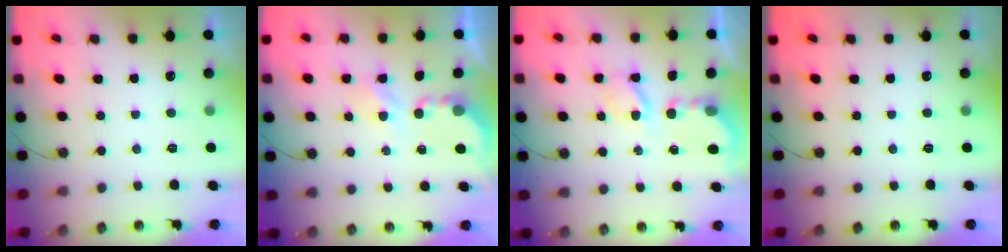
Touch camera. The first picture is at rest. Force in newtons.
{"total": 4.0, "press": 3.9, "slide": 0.3}
{"total": 5.3, "press": 5.3, "slide": 0.4}
{"total": 0.0}